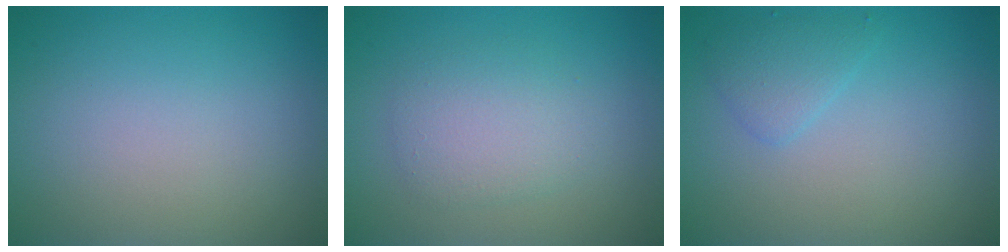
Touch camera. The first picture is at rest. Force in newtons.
{"total": 2.9, "press": 2.9, "slide": 0.1}
{"total": 1.7, "press": 1.7, "slide": 0.0}